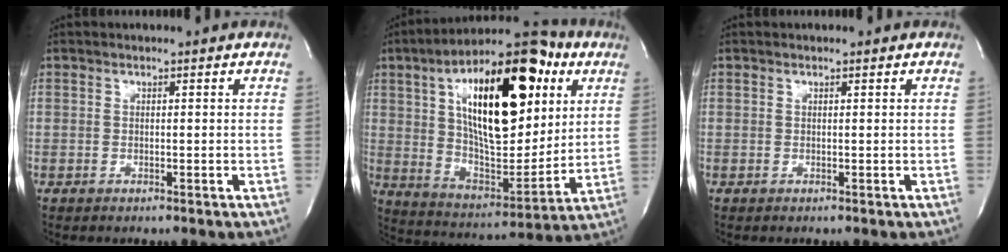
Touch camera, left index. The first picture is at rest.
{"total": 25.5, "force": [8.5, 9.4, 22.2], "torque": [-0.381, 0.018, 0.130]}
{"total": 0.0}